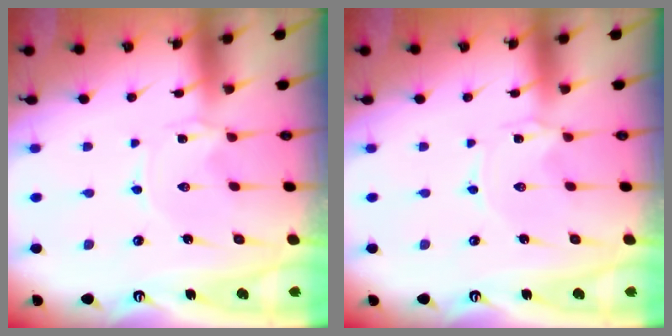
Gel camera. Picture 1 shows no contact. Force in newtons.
{"total": 0.0}